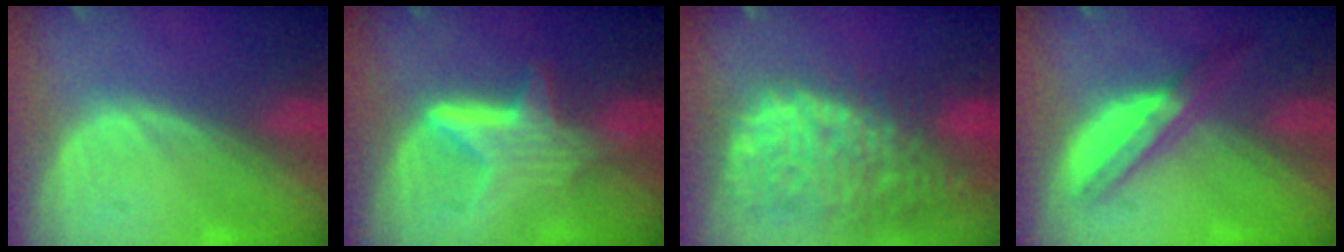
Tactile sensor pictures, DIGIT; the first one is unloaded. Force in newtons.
{"total": 6.4, "press": 6.0, "slide": 2.2}
{"total": 14.4, "press": 11.9, "slide": 8.2}
{"total": 5.5, "press": 5.2, "slide": 1.8}